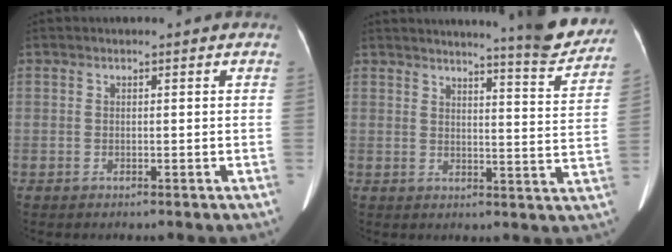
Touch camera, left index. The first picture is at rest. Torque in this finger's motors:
{"motor_torque": [0.03, -0.63, 0.00, 0.01]}